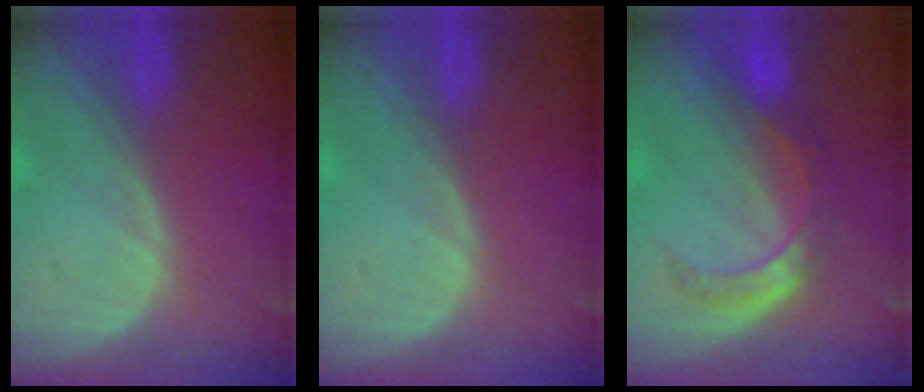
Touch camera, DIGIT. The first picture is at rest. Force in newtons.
{"total": 0.0}
{"total": 5.6, "press": 5.5, "slide": 0.7}